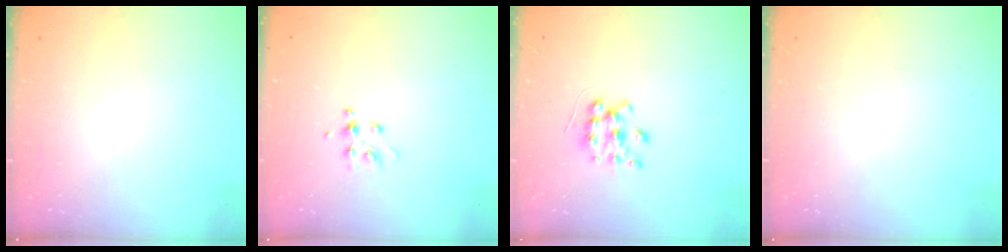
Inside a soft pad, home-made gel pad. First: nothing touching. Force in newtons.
{"total": 5.5, "press": 5.5, "slide": 0.6}
{"total": 7.6, "press": 7.5, "slide": 0.8}
{"total": 0.0}